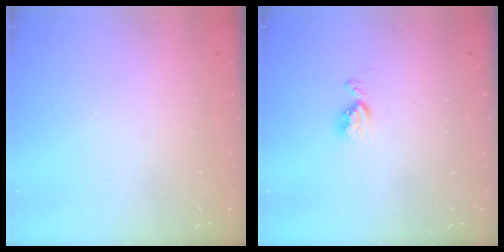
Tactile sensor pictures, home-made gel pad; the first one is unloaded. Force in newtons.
{"total": 5.2, "press": 5.2, "slide": 0.8}